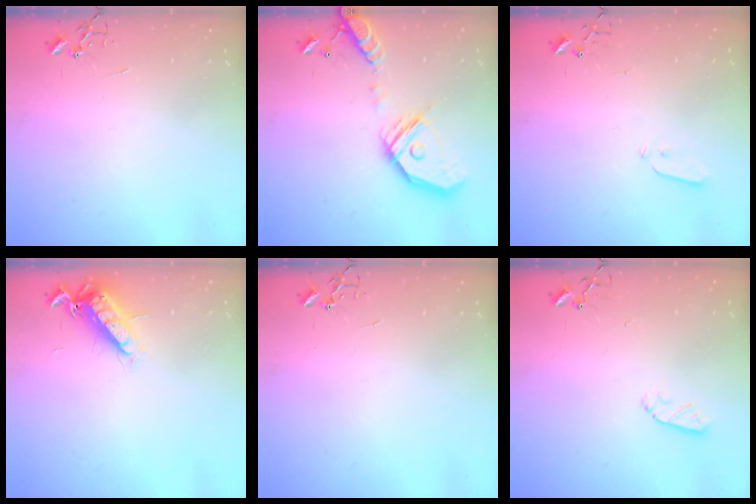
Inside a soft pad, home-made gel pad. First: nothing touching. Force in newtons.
{"total": 18.8, "press": 18.6, "slide": 3.0}
{"total": 3.8, "press": 3.8, "slide": 0.1}
{"total": 13.0, "press": 12.9, "slide": 1.2}
{"total": 0.0}
{"total": 4.4, "press": 4.4, "slide": 0.6}